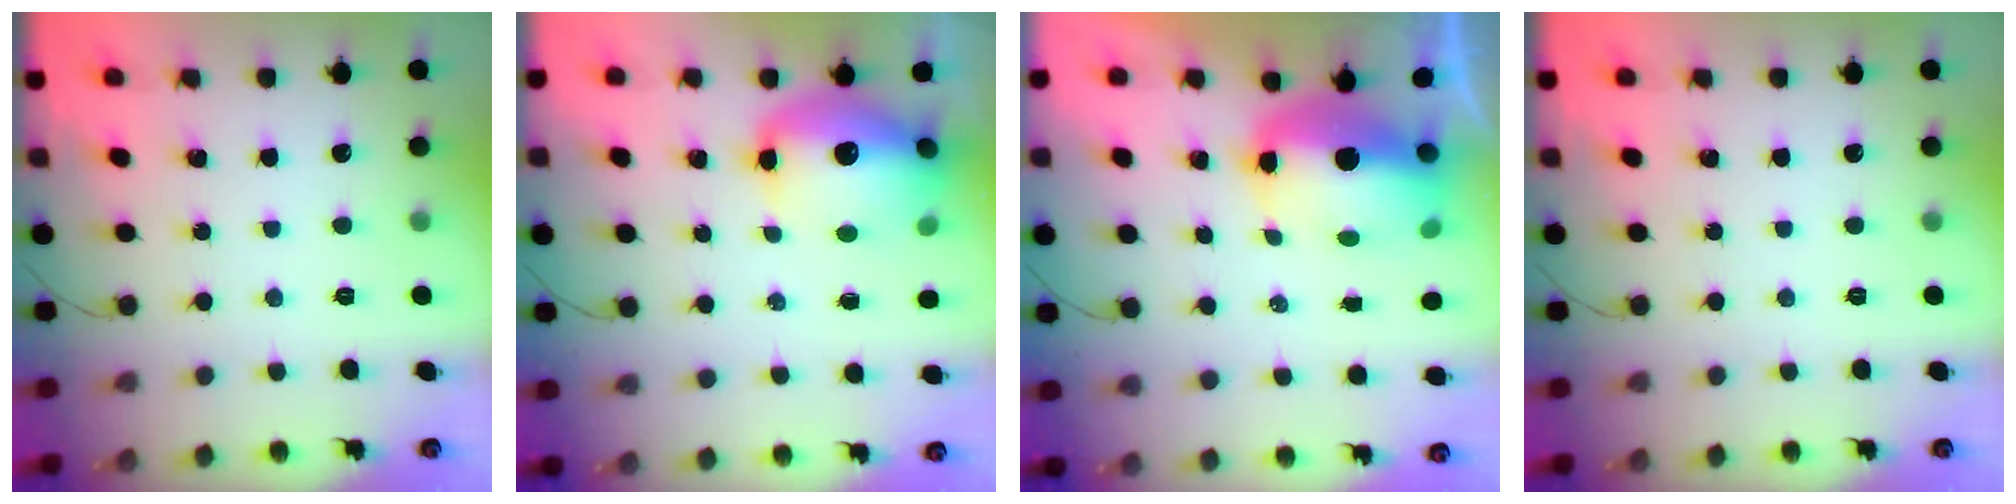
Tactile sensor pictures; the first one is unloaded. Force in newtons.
{"total": 14.9, "press": 14.5, "slide": 3.4}
{"total": 13.6, "press": 13.4, "slide": 2.8}
{"total": 0.0}